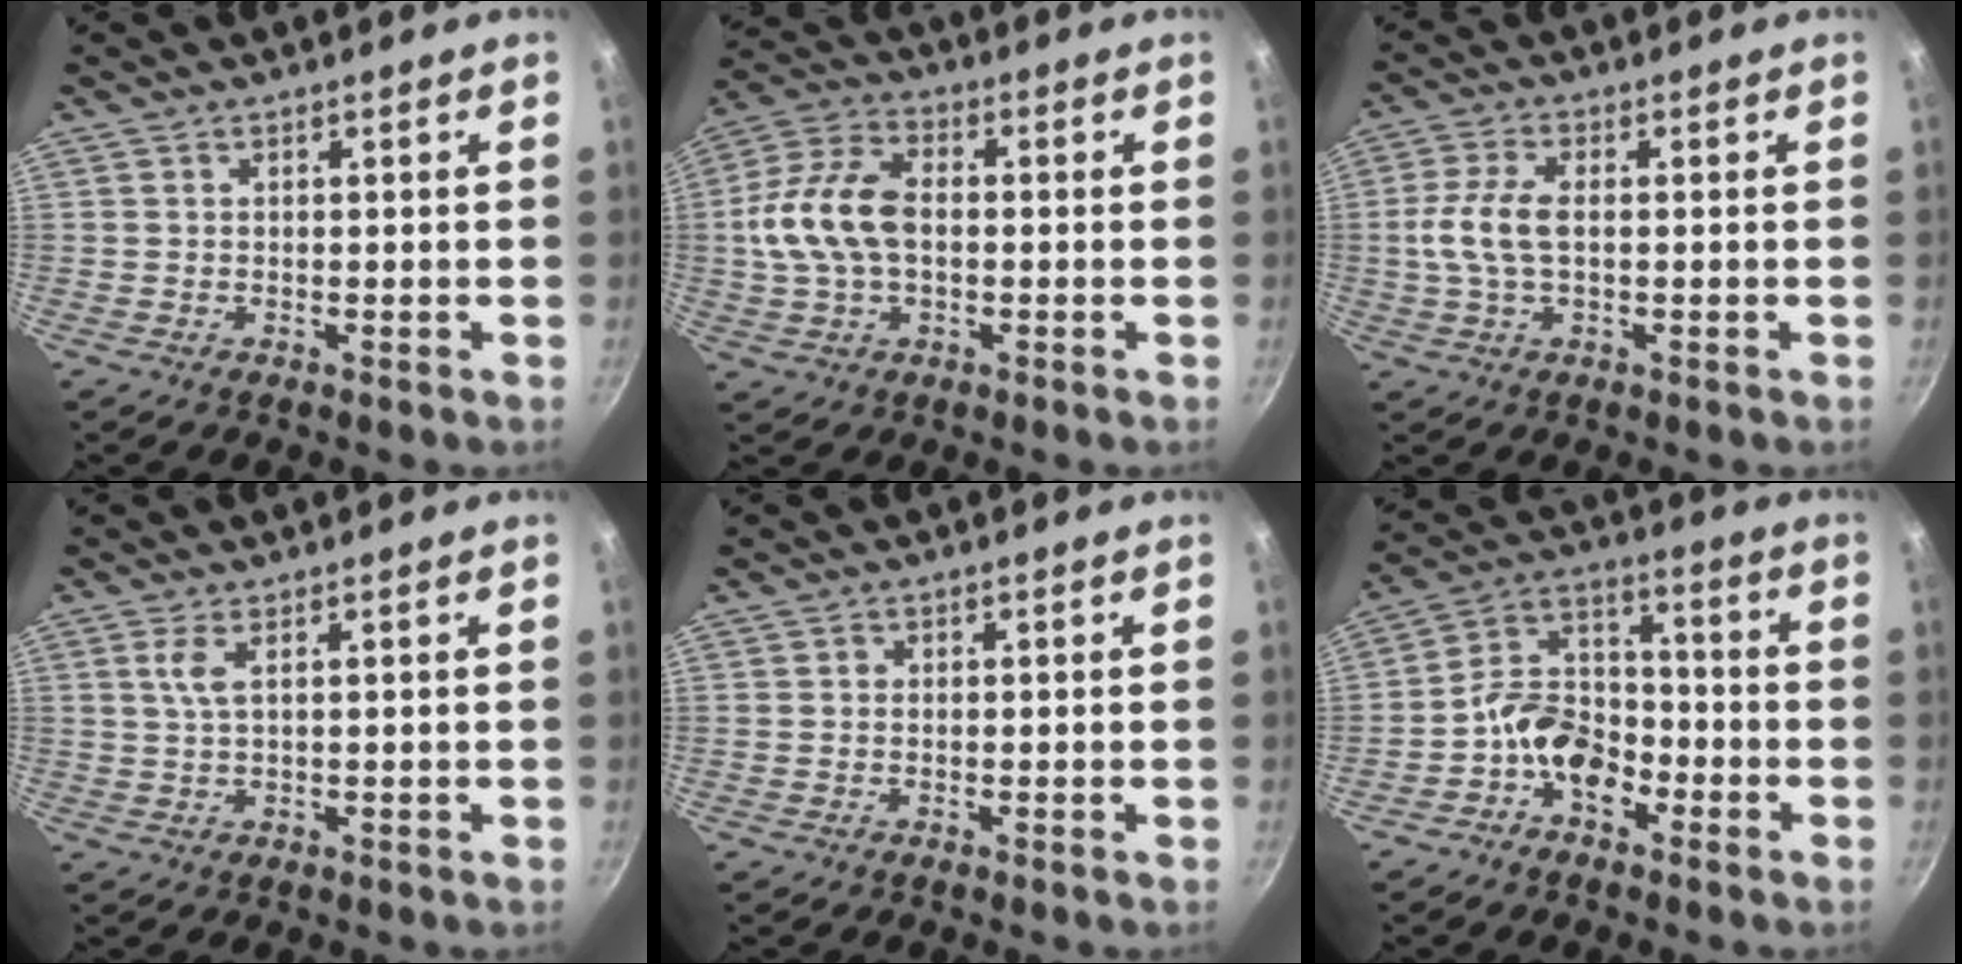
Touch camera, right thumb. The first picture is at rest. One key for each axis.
{"total": 13.1, "fx": -0.1, "fy": 8.3, "fz": 10.2, "tx": -0.191, "ty": 0.030, "tz": -0.013}
{"total": 7.6, "fx": 0.0, "fy": 4.0, "fz": 6.5, "tx": -0.138, "ty": 0.014, "tz": -0.007}
{"total": 2.8, "fx": 1.0, "fy": 0.8, "fz": 2.5, "tx": -0.058, "ty": -0.001, "tz": 0.022}
{"total": 0.7, "fx": 0.0, "fy": 0.6, "fz": 0.2, "tx": 0.000, "ty": 0.004, "tz": -0.001}
{"total": 10.4, "fx": -4.8, "fy": 7.0, "fz": 6.1, "tx": -0.079, "ty": 0.052, "tz": -0.102}